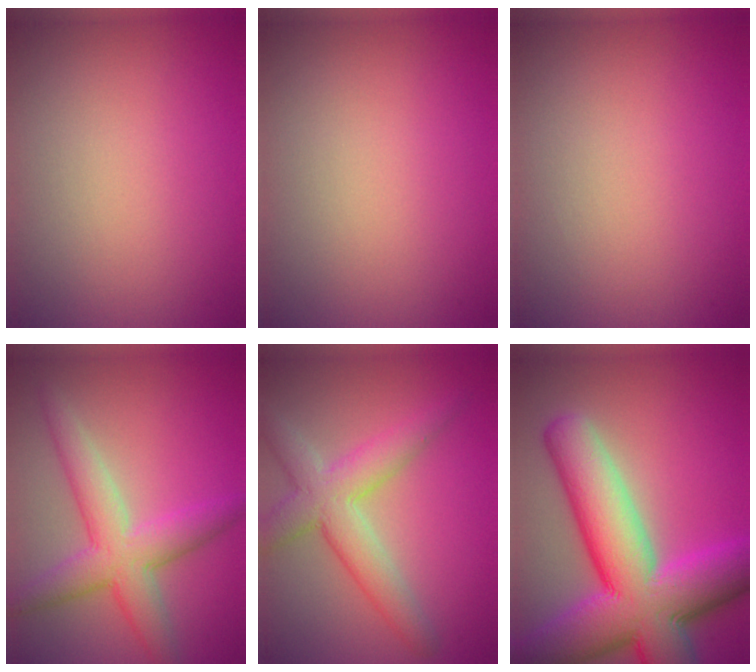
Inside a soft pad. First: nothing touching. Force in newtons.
{"total": 0.0}
{"total": 0.0}
{"total": 5.7, "press": 5.7, "slide": 0.4}
{"total": 5.4, "press": 5.4, "slide": 0.4}
{"total": 14.3, "press": 14.2, "slide": 0.6}